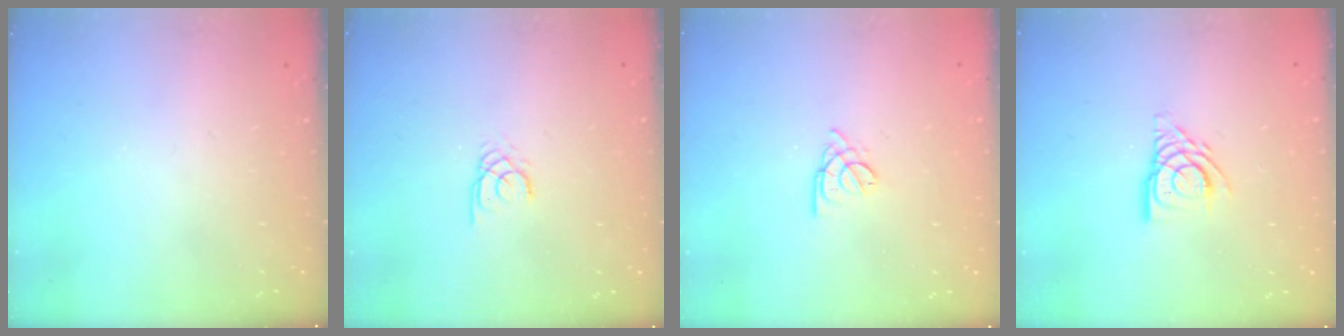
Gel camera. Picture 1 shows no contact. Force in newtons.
{"total": 1.6, "press": 1.6, "slide": 0.2}
{"total": 2.6, "press": 2.6, "slide": 0.6}
{"total": 9.4, "press": 9.4, "slide": 1.1}